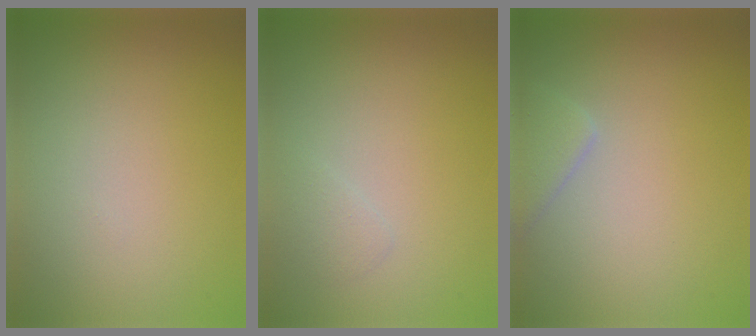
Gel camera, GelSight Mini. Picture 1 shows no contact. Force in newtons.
{"total": 0.8, "press": 0.8, "slide": 0.0}
{"total": 2.1, "press": 2.1, "slide": 0.1}